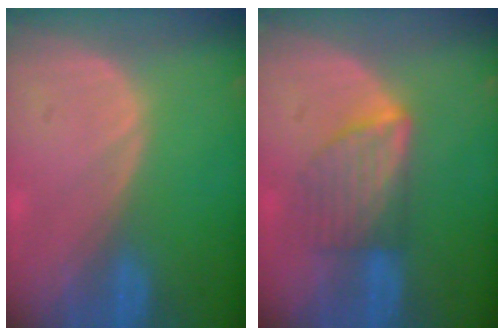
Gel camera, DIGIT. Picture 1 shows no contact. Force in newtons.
{"total": 5.9, "press": 5.7, "slide": 1.5}